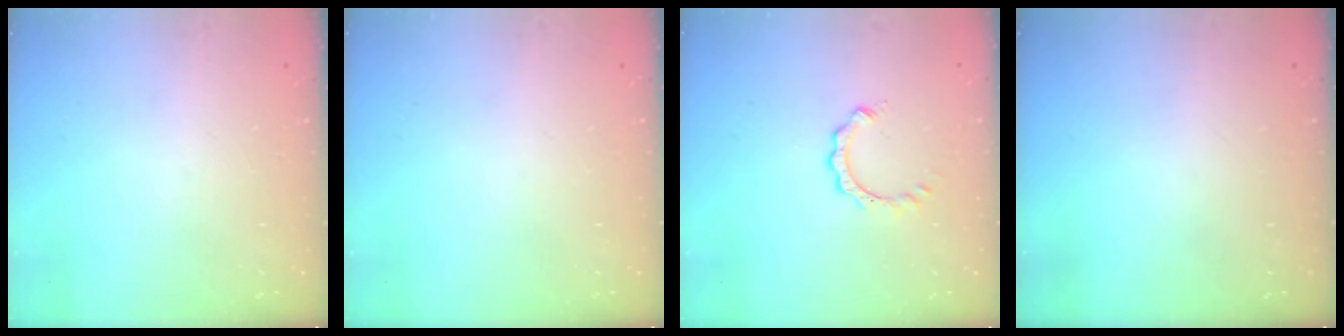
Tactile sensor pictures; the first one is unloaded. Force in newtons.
{"total": 0.0}
{"total": 3.9, "press": 3.9, "slide": 0.1}
{"total": 0.0}